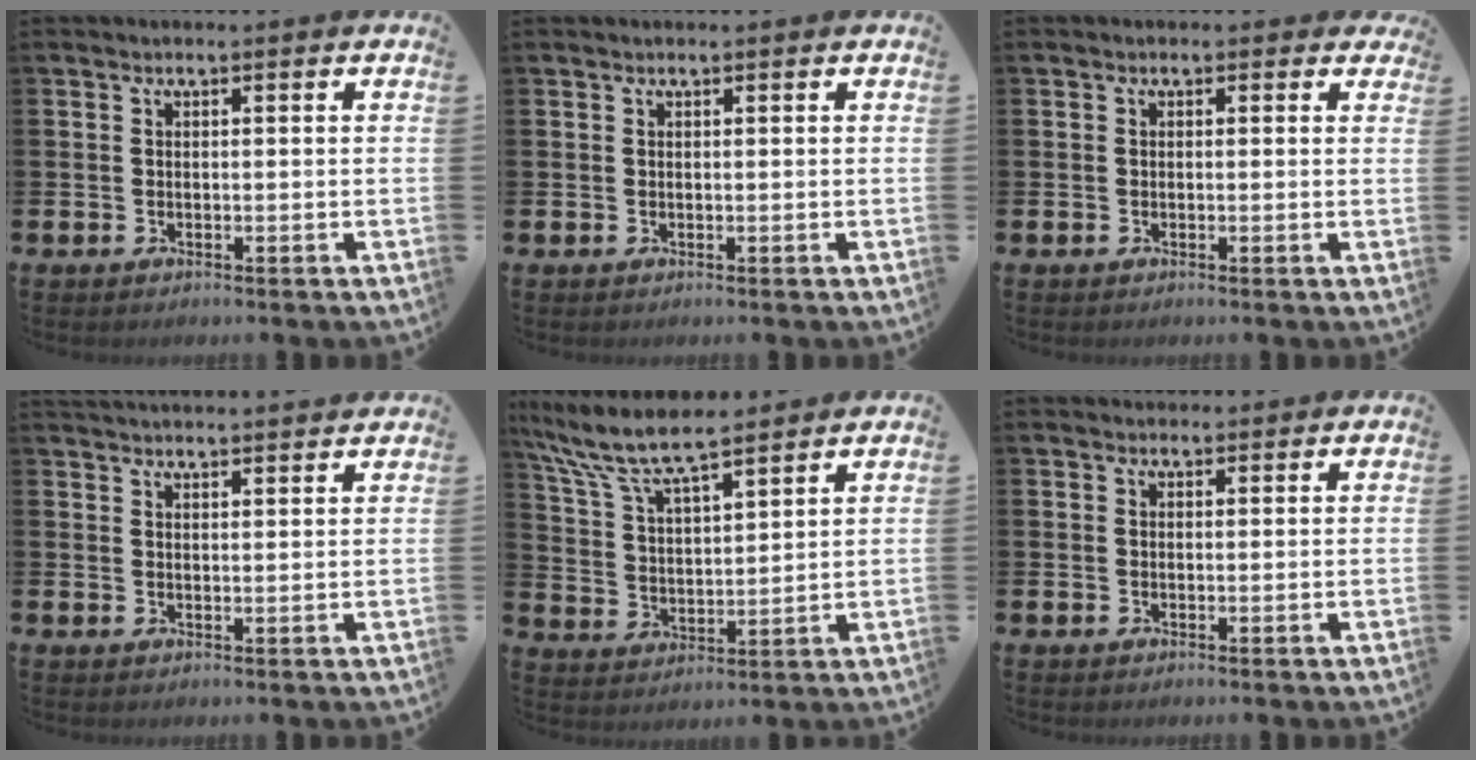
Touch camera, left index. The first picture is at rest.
{"total": 0.0}
{"total": 0.6, "force": [0.0, 0.6, 0.3], "torque": [-0.002, 0.007, -0.003]}
{"total": 3.1, "force": [3.1, -0.1, -0.1], "torque": [-0.004, -0.016, 0.057]}
{"total": 8.7, "force": [7.9, 1.7, 3.3], "torque": [-0.097, -0.043, 0.141]}
{"total": 1.2, "force": [1.1, 0.5, 0.0], "torque": [0.012, -0.001, 0.018]}